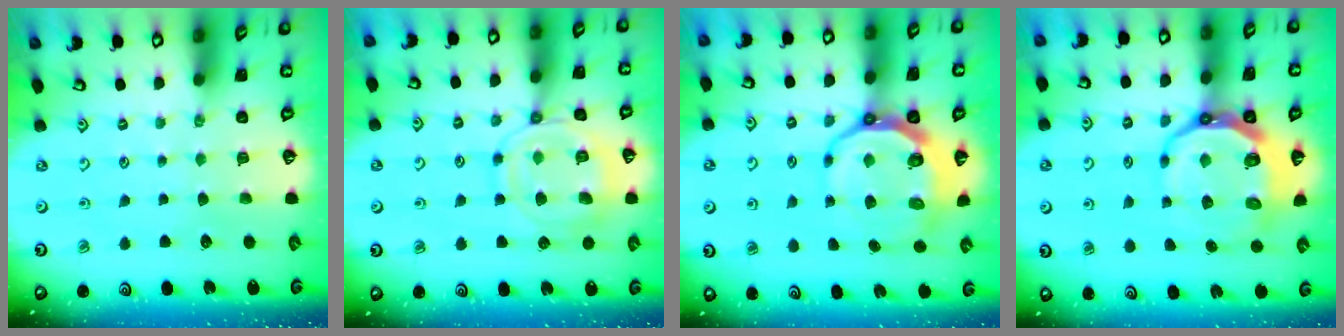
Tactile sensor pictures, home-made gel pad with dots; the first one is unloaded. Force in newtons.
{"total": 13.3, "press": 13.3, "slide": 1.3}
{"total": 11.5, "press": 10.7, "slide": 4.2}
{"total": 11.5, "press": 11.0, "slide": 3.6}